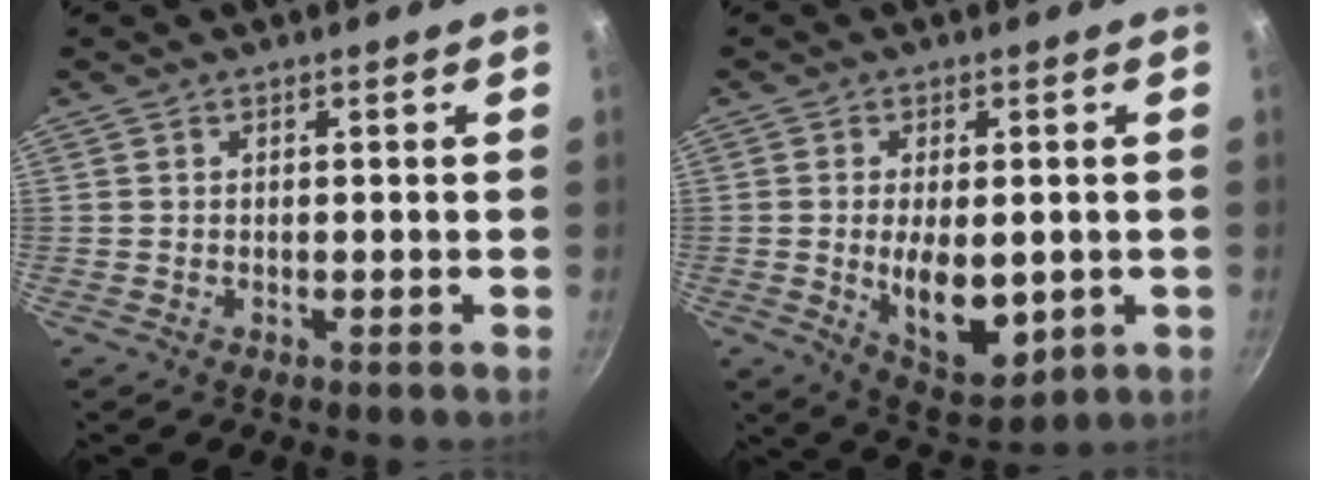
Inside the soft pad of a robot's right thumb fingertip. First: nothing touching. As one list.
[{"total": 11.6, "force": [-1.3, 6.3, 9.7], "torque": [-0.131, -0.013, -0.001]}]